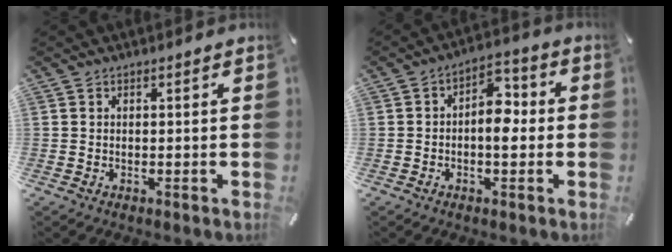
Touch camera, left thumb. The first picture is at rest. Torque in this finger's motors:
{"motor_torque": [0.98, 1.62, 0.56, 0.02, 0.07]}